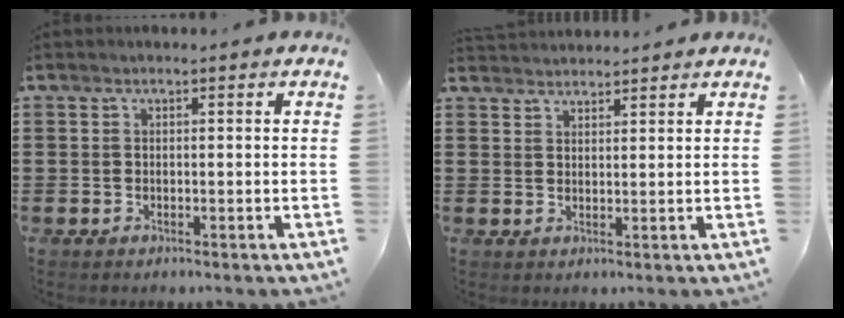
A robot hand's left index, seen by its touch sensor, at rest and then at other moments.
{"total": 2.2, "force": [2.2, 0.1, -0.2], "torque": [-0.002, -0.004, 0.044]}